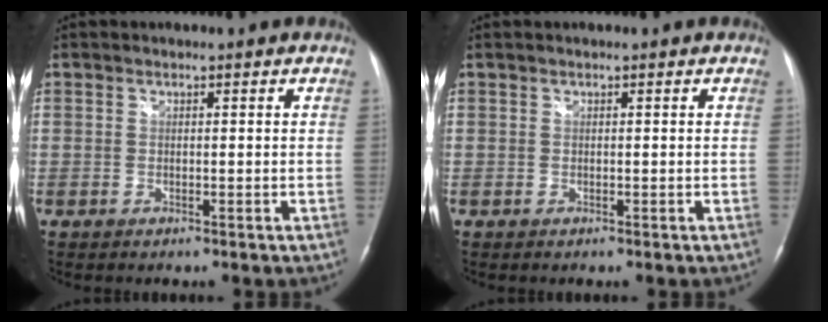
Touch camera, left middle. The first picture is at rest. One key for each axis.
{"total": 0.0}